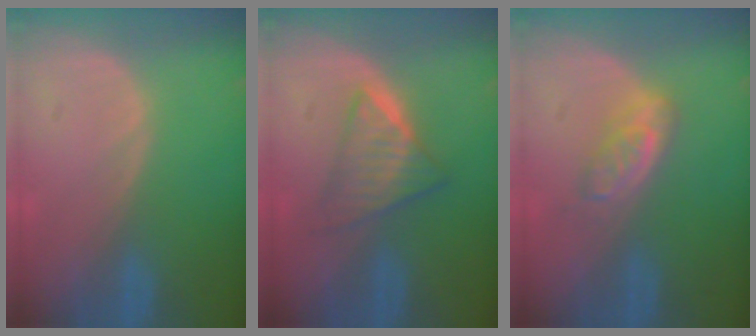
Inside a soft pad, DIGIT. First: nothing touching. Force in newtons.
{"total": 6.3, "press": 5.4, "slide": 3.2}
{"total": 4.3, "press": 4.0, "slide": 1.3}